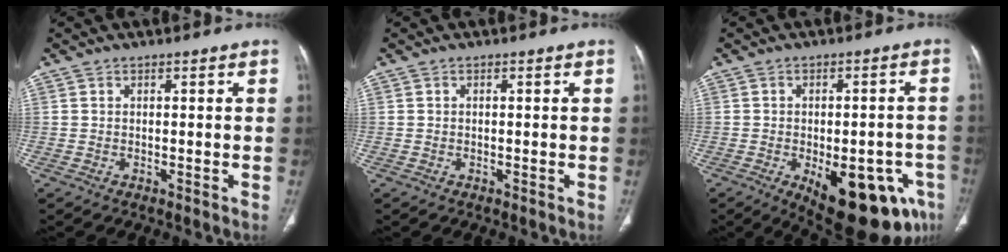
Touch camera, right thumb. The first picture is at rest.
{"total": 0.0}
{"total": 19.9, "force": [-8.3, 8.8, 15.8], "torque": [-0.149, 0.013, -0.091]}